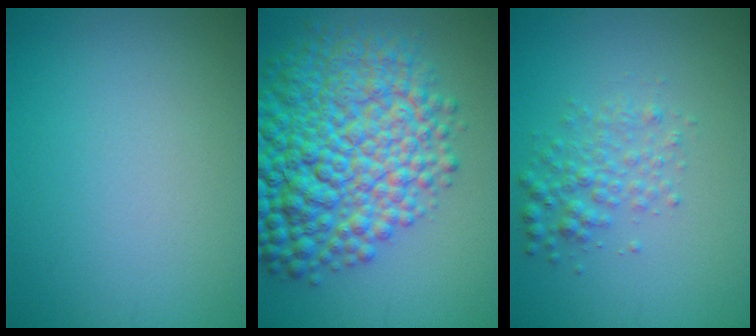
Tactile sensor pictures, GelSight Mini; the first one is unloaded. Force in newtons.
{"total": 12.1, "press": 12.1, "slide": 0.2}
{"total": 2.5, "press": 2.5, "slide": 0.0}